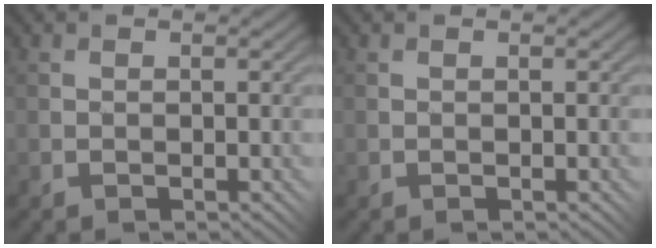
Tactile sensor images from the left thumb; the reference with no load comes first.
{"total": 0.0}